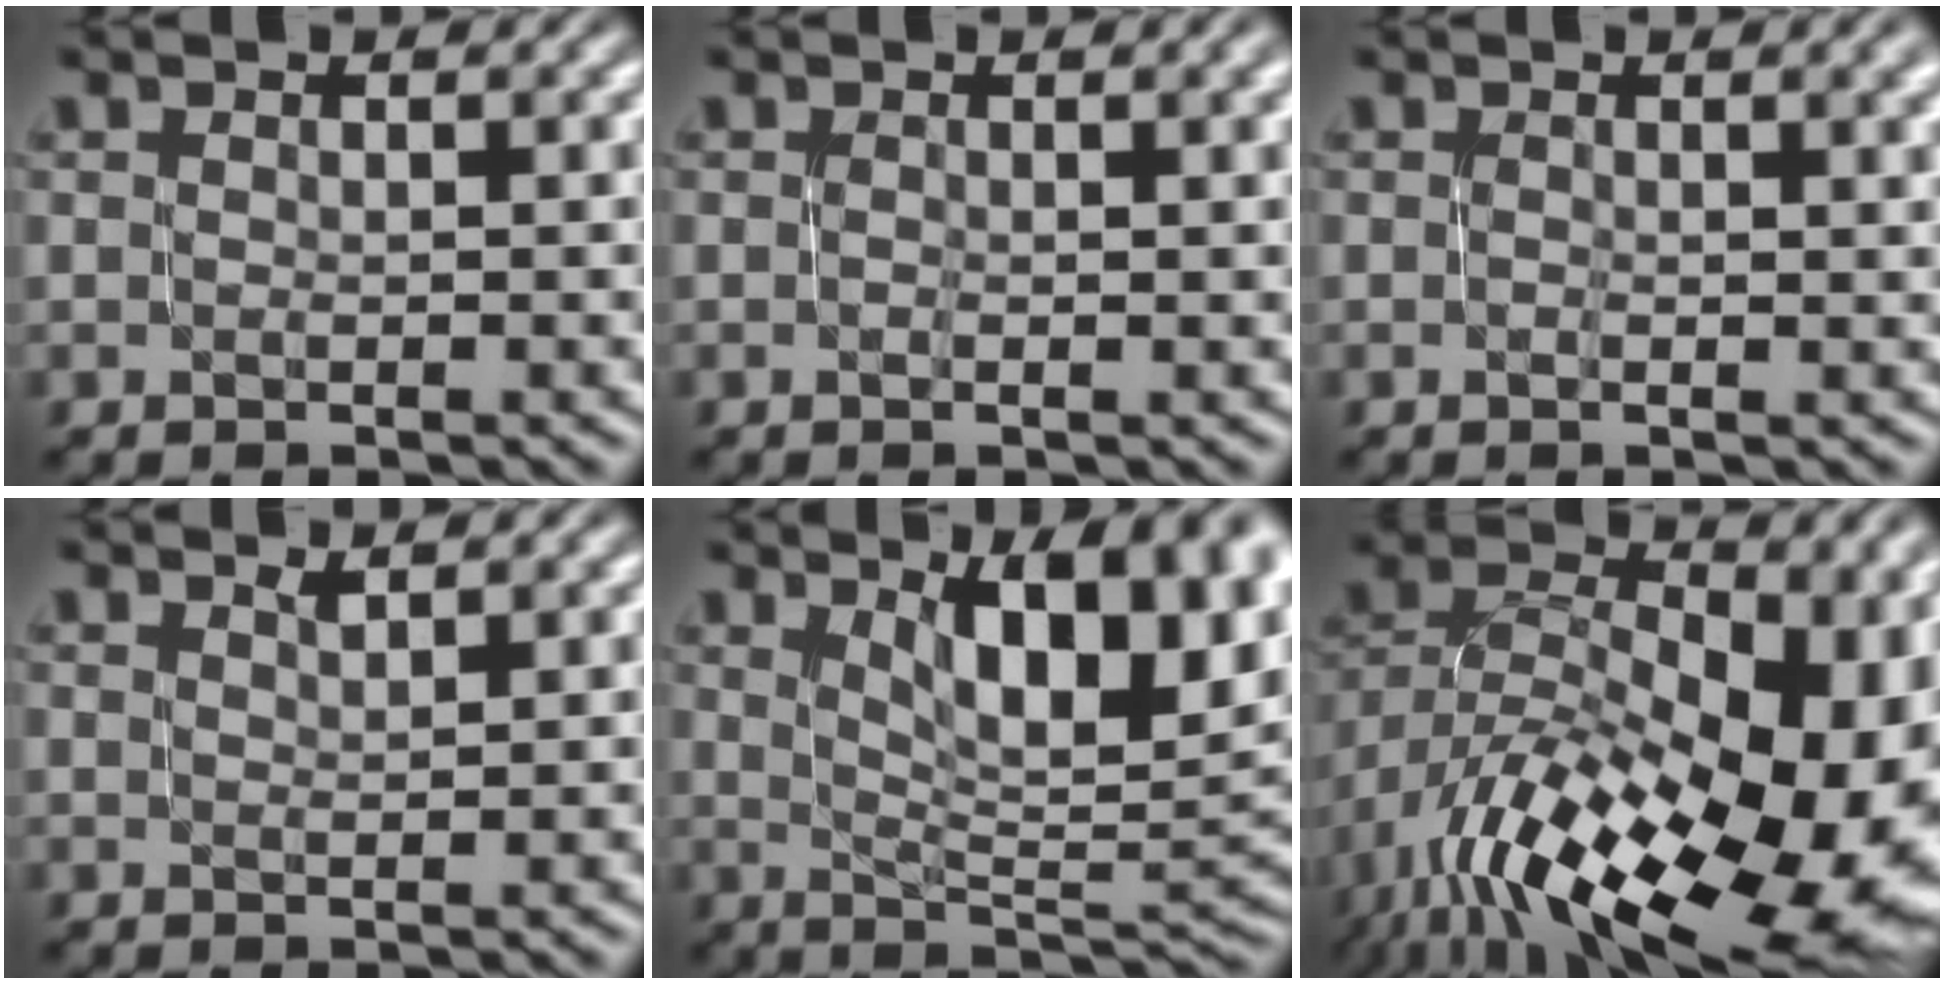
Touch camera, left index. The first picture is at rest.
{"total": 1.5, "force": [0.1, 0.4, 1.4], "torque": [-0.021, 0.002, 0.000]}
{"total": 2.2, "force": [0.4, 0.8, 2.0], "torque": [-0.022, 0.007, 0.001]}
{"total": 0.6, "force": [0.6, -0.1, 0.2], "torque": [-0.006, 0.000, 0.009]}
{"total": 10.8, "force": [3.9, 3.8, 9.3], "torque": [-0.120, 0.001, 0.066]}
{"total": 20.5, "force": [-7.9, 10.6, 15.6], "torque": [-0.217, 0.000, -0.117]}